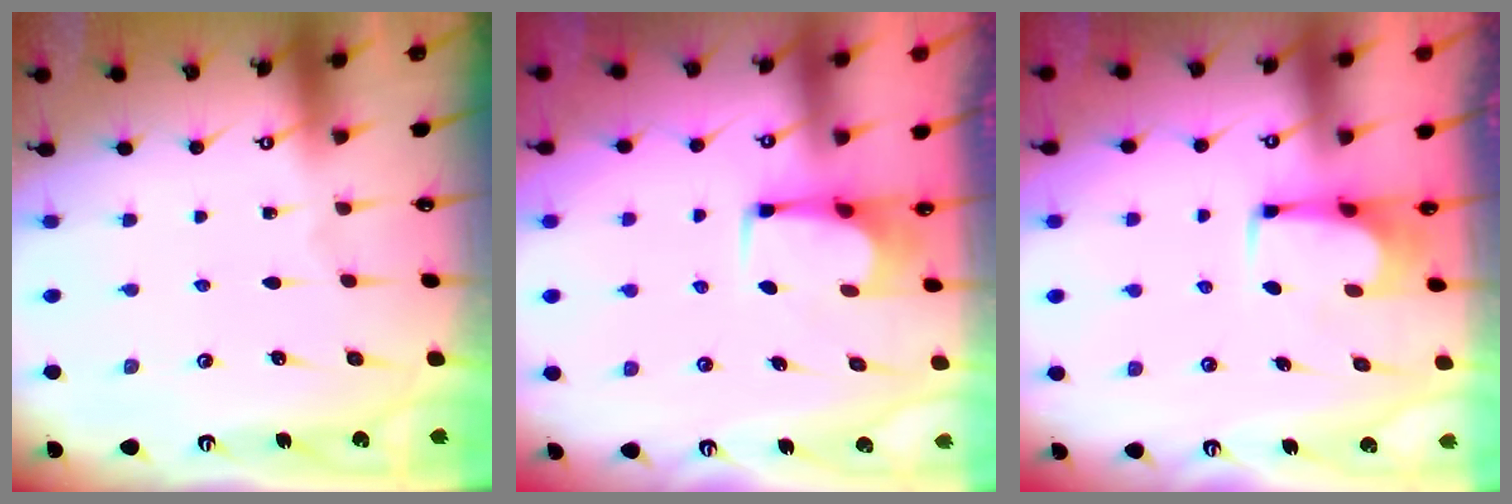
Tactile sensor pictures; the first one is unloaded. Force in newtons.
{"total": 2.4, "press": 2.4, "slide": 0.4}
{"total": 3.7, "press": 3.7, "slide": 0.2}